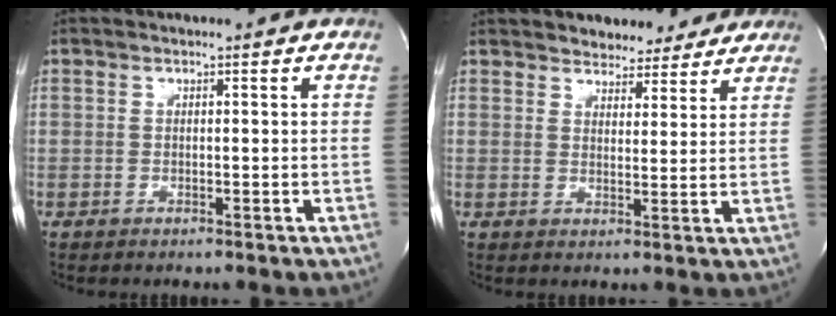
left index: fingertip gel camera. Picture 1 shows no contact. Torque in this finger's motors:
{"motor_torque": [0.11, -0.07, 0.03, 0.01]}